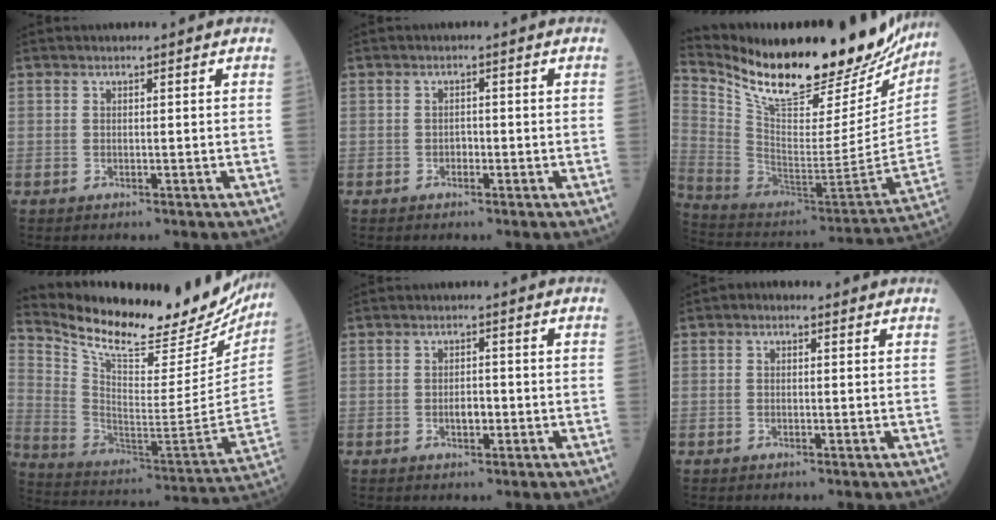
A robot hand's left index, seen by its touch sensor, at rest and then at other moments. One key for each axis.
{"total": 0.9, "fx": -0.6, "fy": 0.5, "fz": 0.4, "tx": -0.003, "ty": 0.000, "tz": -0.014}
{"total": 30.4, "fx": 25.0, "fy": 8.3, "fz": 15.1, "tx": -0.264, "ty": -0.057, "tz": 0.369}
{"total": 28.3, "fx": 24.7, "fy": 7.1, "fz": 11.8, "tx": -0.209, "ty": -0.063, "tz": 0.346}
{"total": 2.0, "fx": -0.8, "fy": 1.0, "fz": 1.6, "tx": -0.024, "ty": 0.000, "tz": -0.013}
{"total": 1.3, "fx": 0.5, "fy": 1.0, "fz": 0.7, "tx": -0.013, "ty": 0.010, "tz": 0.002}